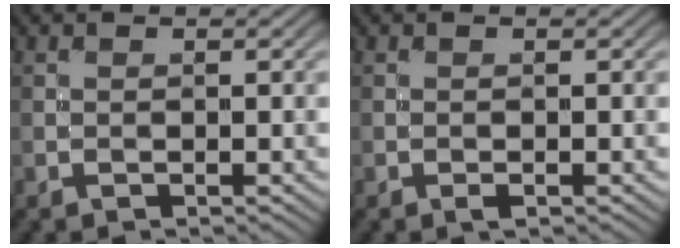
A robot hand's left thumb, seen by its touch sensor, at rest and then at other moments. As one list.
[{"total": 0.5, "force": [-0.3, 0.2, 0.5], "torque": [-0.008, -0.001, -0.006]}]